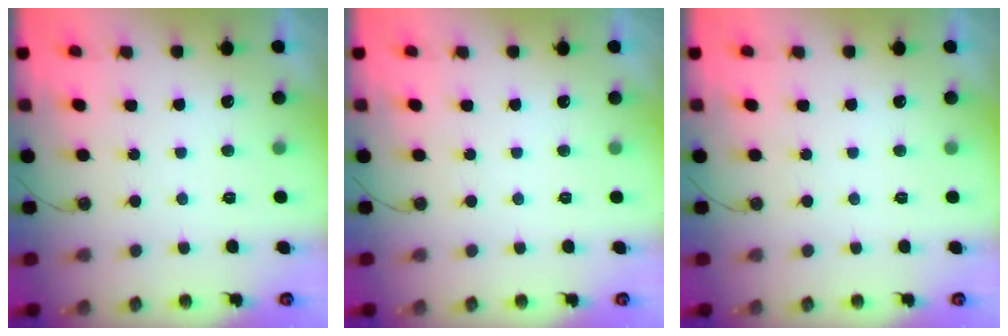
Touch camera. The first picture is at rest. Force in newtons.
{"total": 0.0}
{"total": 0.0}